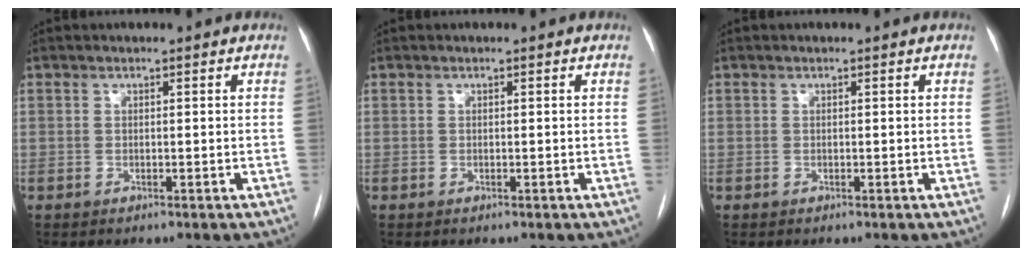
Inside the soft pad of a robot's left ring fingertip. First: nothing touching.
{"total": 0.0}
{"total": 0.0}